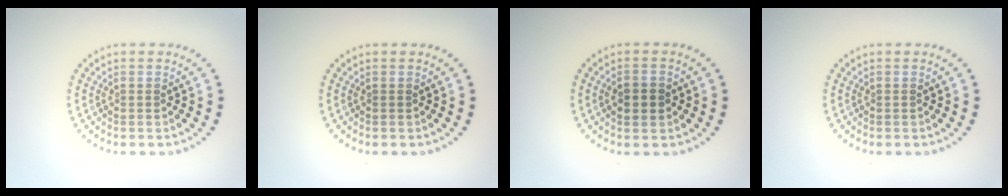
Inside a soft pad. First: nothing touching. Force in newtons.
{"total": 0.0}
{"total": 2.9, "press": 2.9, "slide": 0.1}
{"total": 0.0}